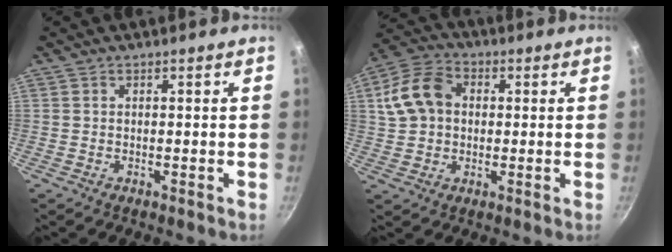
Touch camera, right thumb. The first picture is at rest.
{"total": 11.2, "force": [1.8, 8.6, 7.1], "torque": [-0.115, 0.019, 0.019]}